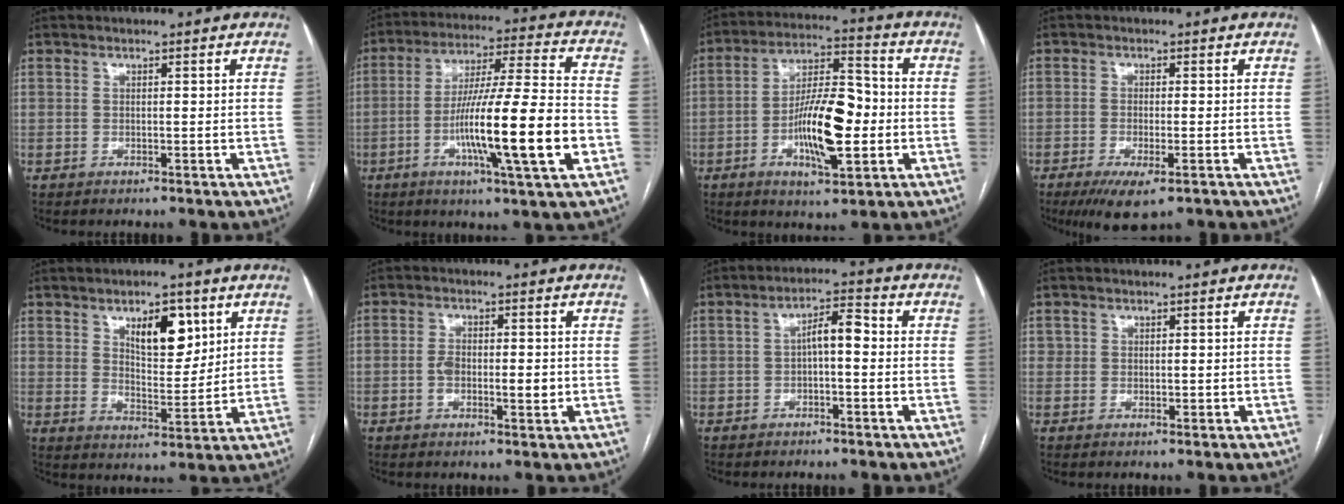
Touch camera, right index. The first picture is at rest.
{"total": 18.1, "force": [-4.8, 0.3, 17.4], "torque": [-0.299, -0.007, -0.081]}
{"total": 13.4, "force": [-2.7, 4.0, 12.5], "torque": [-0.226, 0.012, -0.043]}
{"total": 6.3, "force": [-3.8, 1.5, 4.8], "torque": [-0.082, -0.016, -0.059]}
{"total": 8.8, "force": [4.4, 3.7, 6.7], "torque": [-0.105, -0.001, 0.076]}
{"total": 5.0, "force": [-0.6, 2.3, 4.3], "torque": [-0.077, 0.004, -0.008]}
{"total": 4.6, "force": [-0.1, 1.4, 4.4], "torque": [-0.073, 0.023, -0.002]}
{"total": 1.4, "force": [0.6, 1.3, 0.3], "torque": [0.000, 0.001, 0.012]}